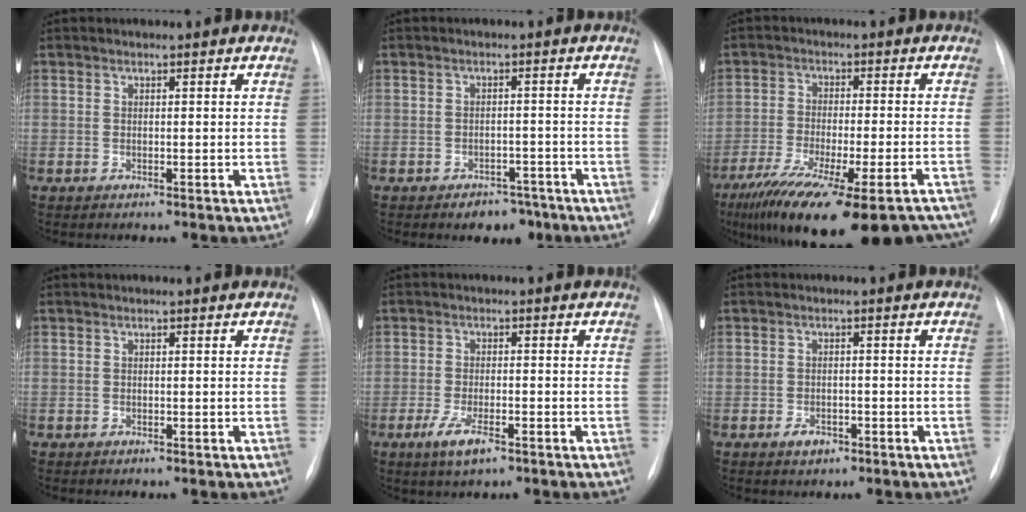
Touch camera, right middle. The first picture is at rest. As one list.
[{"total": 4.0, "force": [-2.8, 2.6, 1.2], "torque": [-0.012, 0.012, -0.030]}, {"total": 25.1, "force": [-20.2, 4.2, 14.2], "torque": [-0.194, -0.041, -0.285]}, {"total": 0.0}, {"total": 4.5, "force": [-2.5, 1.3, 3.5], "torque": [-0.077, -0.008, -0.040]}, {"total": 2.4, "force": [-1.4, 1.5, 1.2], "torque": [-0.021, 0.002, -0.015]}]